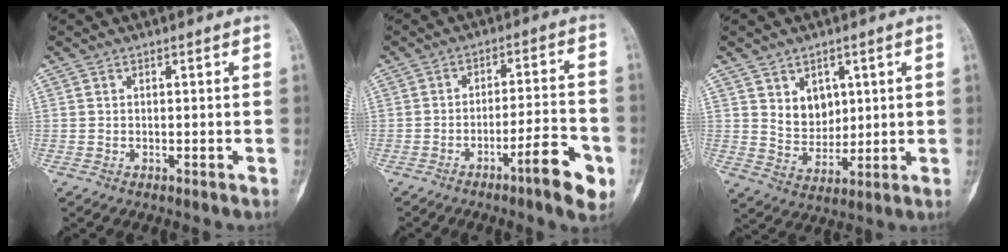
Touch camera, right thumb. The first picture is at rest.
{"total": 9.8, "force": [-4.8, 1.7, 8.3], "torque": [-0.116, 0.030, -0.068]}
{"total": 6.9, "force": [2.5, 5.4, 3.6], "torque": [-0.030, -0.022, 0.055]}